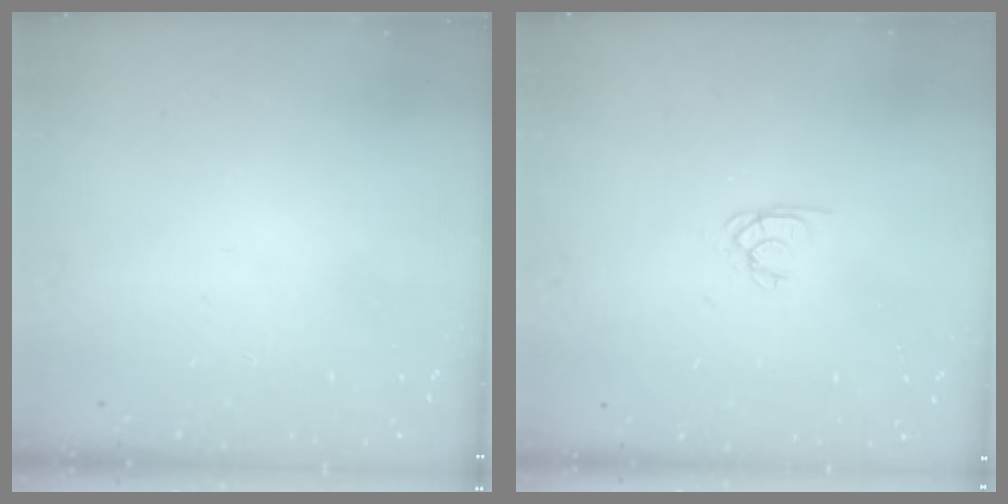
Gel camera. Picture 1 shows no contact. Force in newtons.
{"total": 1.9, "press": 1.9, "slide": 0.2}